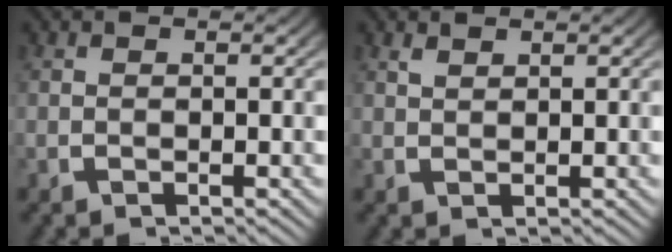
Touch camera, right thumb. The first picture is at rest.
{"total": 1.0, "force": [1.0, 0.1, 0.1], "torque": [0.003, 0.002, 0.025]}